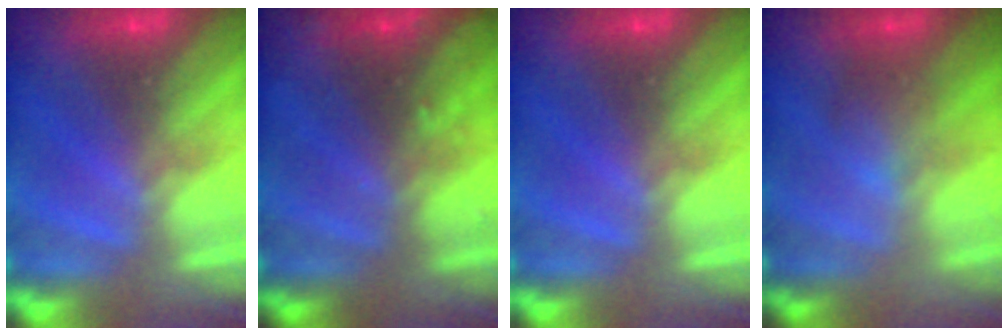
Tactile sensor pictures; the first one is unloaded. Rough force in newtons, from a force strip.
{"total": 9.3}
{"total": 0.0}
{"total": 1.9}